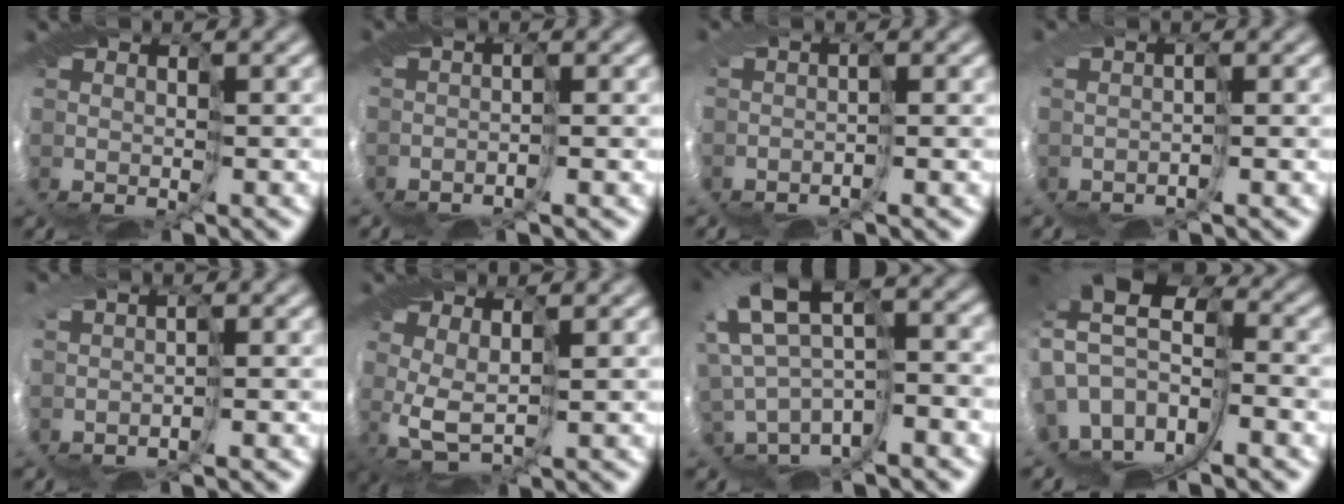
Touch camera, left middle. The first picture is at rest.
{"total": 1.0, "force": [-0.4, 0.4, 0.8], "torque": [-0.020, 0.012, -0.011]}
{"total": 1.2, "force": [-0.3, 0.6, 0.9], "torque": [-0.024, 0.012, -0.011]}
{"total": 1.2, "force": [0.2, 0.6, 1.0], "torque": [-0.021, 0.015, -0.004]}
{"total": 1.8, "force": [0.1, 1.1, 1.5], "torque": [-0.035, 0.015, -0.005]}
{"total": 2.2, "force": [0.3, 1.5, 1.5], "torque": [-0.061, -0.003, 0.018]}
{"total": 5.2, "force": [2.5, 1.4, 4.4], "torque": [-0.102, 0.028, 0.040]}
{"total": 11.5, "force": [-0.2, 8.3, 7.9], "torque": [-0.173, -0.003, 0.013]}